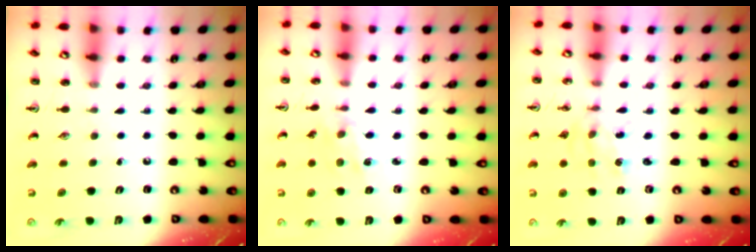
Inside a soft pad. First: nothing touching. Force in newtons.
{"total": 2.0, "press": 2.0, "slide": 0.5}
{"total": 1.5, "press": 1.4, "slide": 0.5}